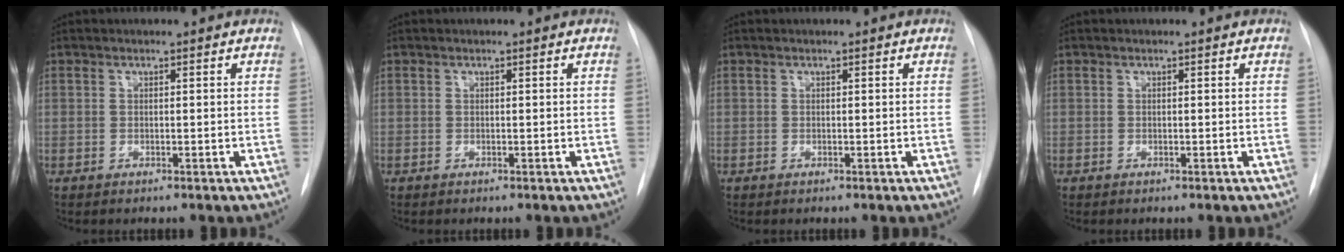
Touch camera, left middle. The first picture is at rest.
{"total": 0.0}
{"total": 0.0}
{"total": 0.0}